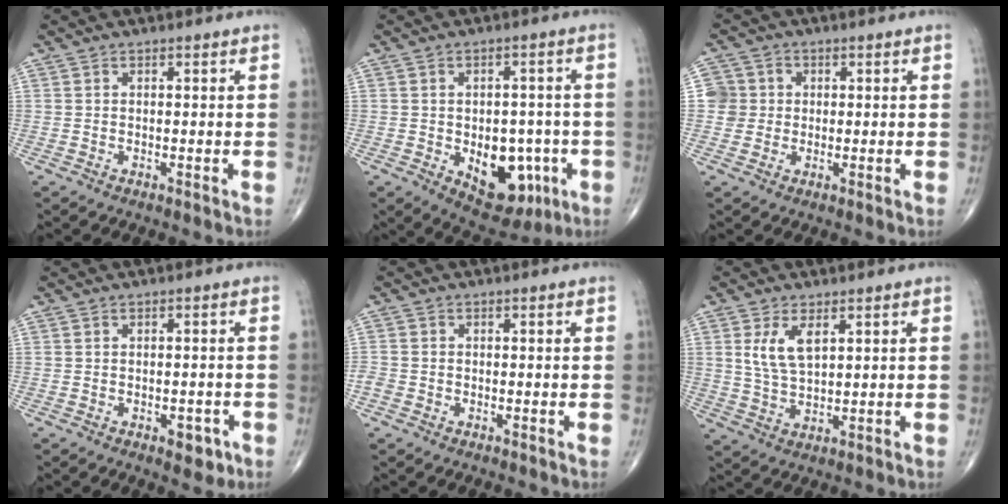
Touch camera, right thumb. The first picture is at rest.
{"total": 12.4, "force": [-3.7, 7.8, 8.9], "torque": [-0.076, 0.017, -0.035]}
{"total": 4.7, "force": [0.3, 4.7, 0.4], "torque": [0.025, 0.007, -0.001]}
{"total": 3.6, "force": [-1.7, 1.9, 2.5], "torque": [-0.016, 0.007, -0.017]}
{"total": 2.1, "force": [-0.8, 1.7, 0.9], "torque": [-0.021, 0.005, -0.019]}
{"total": 6.4, "force": [2.4, 3.0, 5.1], "torque": [-0.097, -0.010, 0.056]}